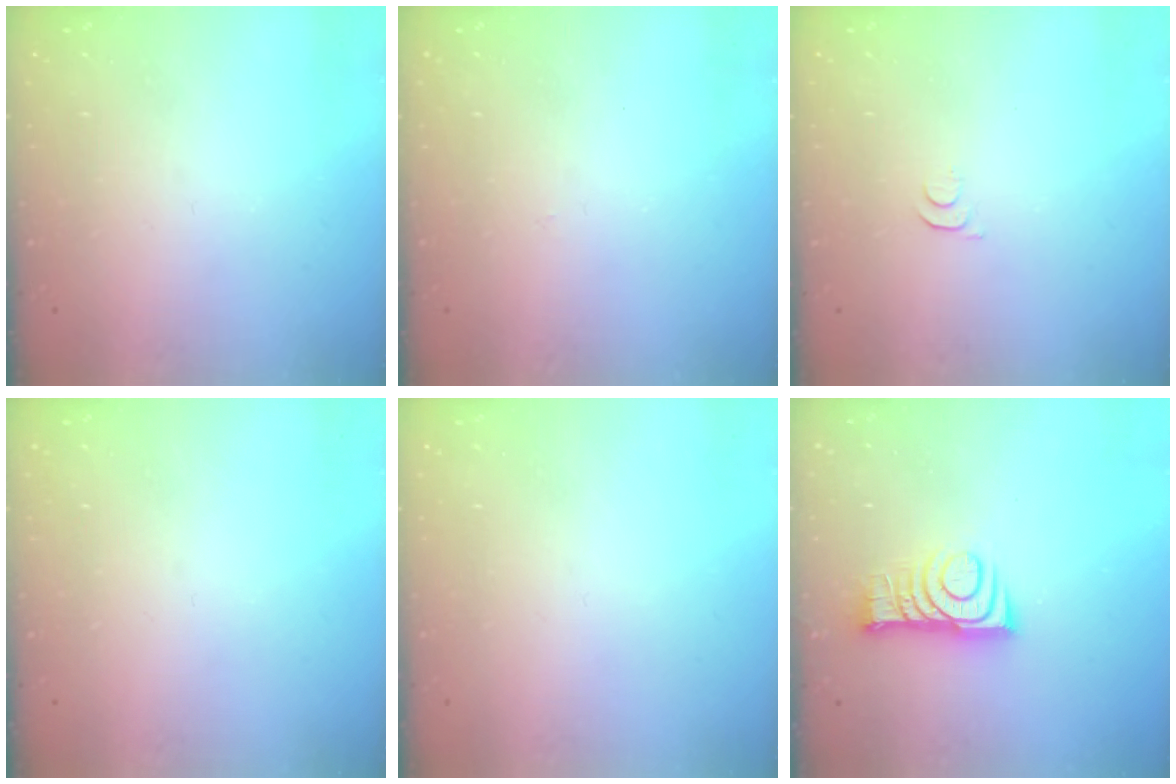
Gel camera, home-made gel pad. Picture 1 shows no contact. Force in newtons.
{"total": 2.8, "press": 2.8, "slide": 0.4}
{"total": 3.3, "press": 3.2, "slide": 0.4}
{"total": 0.0}
{"total": 1.5, "press": 1.5, "slide": 0.1}
{"total": 9.3, "press": 9.3, "slide": 0.7}